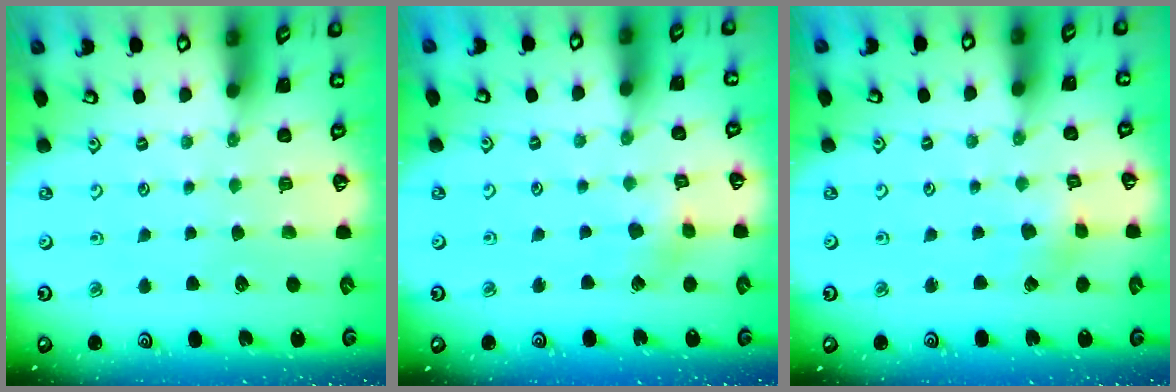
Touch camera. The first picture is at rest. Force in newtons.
{"total": 4.4, "press": 4.3, "slide": 0.5}
{"total": 2.6, "press": 2.6, "slide": 0.3}